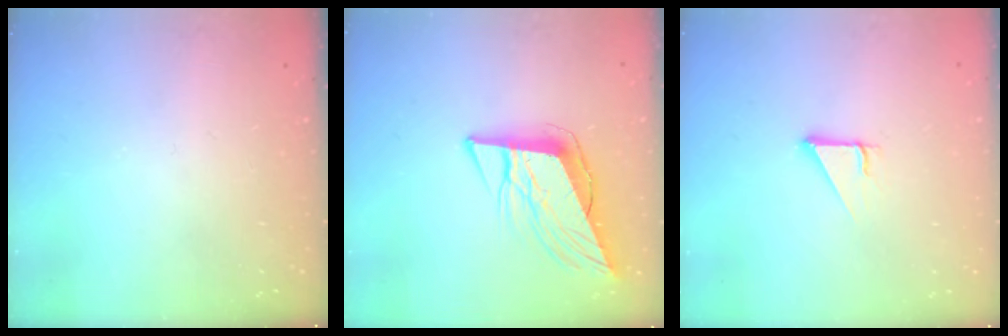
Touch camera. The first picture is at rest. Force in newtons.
{"total": 11.1, "press": 10.3, "slide": 4.0}
{"total": 2.9, "press": 2.8, "slide": 0.2}